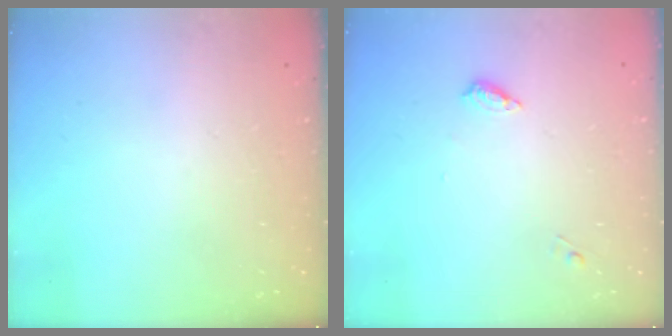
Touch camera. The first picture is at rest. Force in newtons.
{"total": 5.6, "press": 5.6, "slide": 0.6}